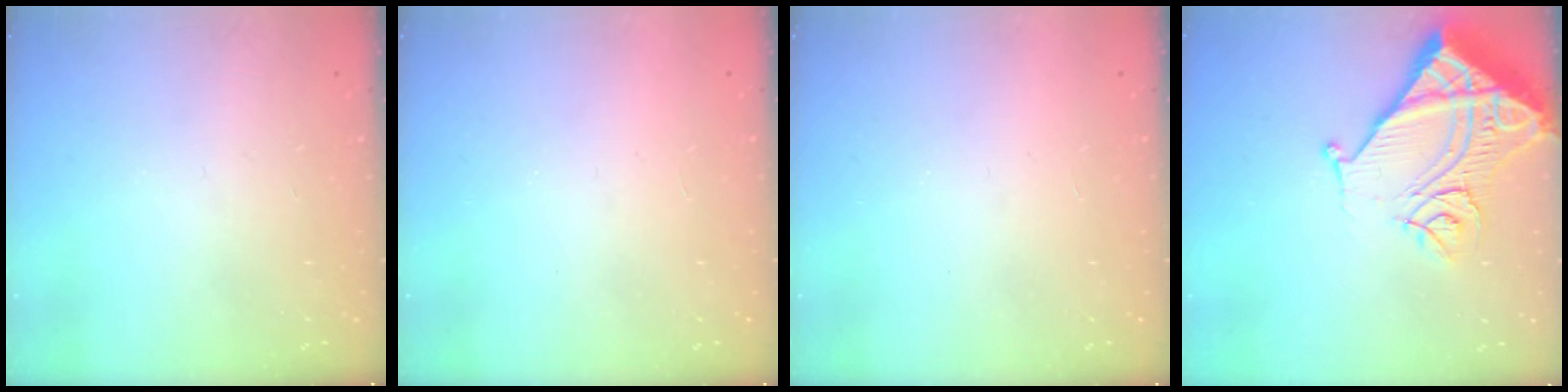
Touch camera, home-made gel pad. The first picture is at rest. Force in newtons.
{"total": 1.7, "press": 1.6, "slide": 0.1}
{"total": 1.7, "press": 1.6, "slide": 0.1}
{"total": 14.2, "press": 14.1, "slide": 1.8}